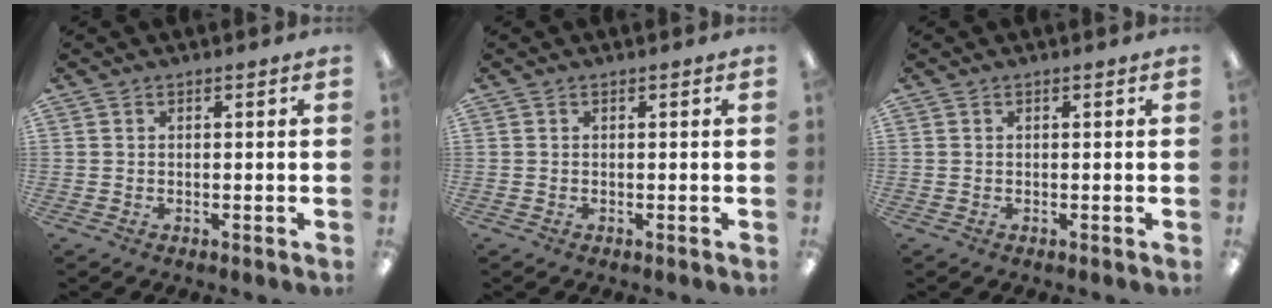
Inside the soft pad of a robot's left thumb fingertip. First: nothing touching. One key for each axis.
{"total": 0.0}
{"total": 0.0}